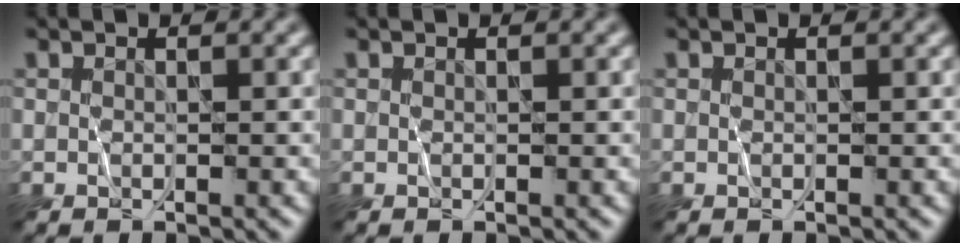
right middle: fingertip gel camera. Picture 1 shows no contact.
{"total": 0.0}
{"total": 0.0}